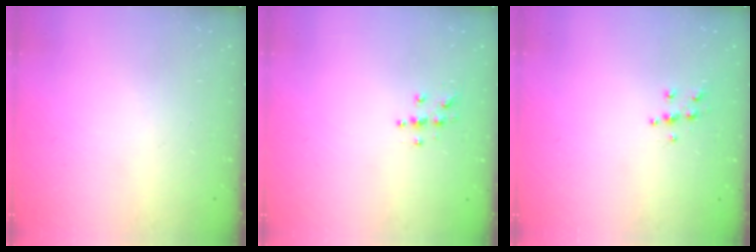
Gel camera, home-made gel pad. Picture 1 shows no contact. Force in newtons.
{"total": 4.9, "press": 4.9, "slide": 0.2}
{"total": 5.7, "press": 5.7, "slide": 0.6}